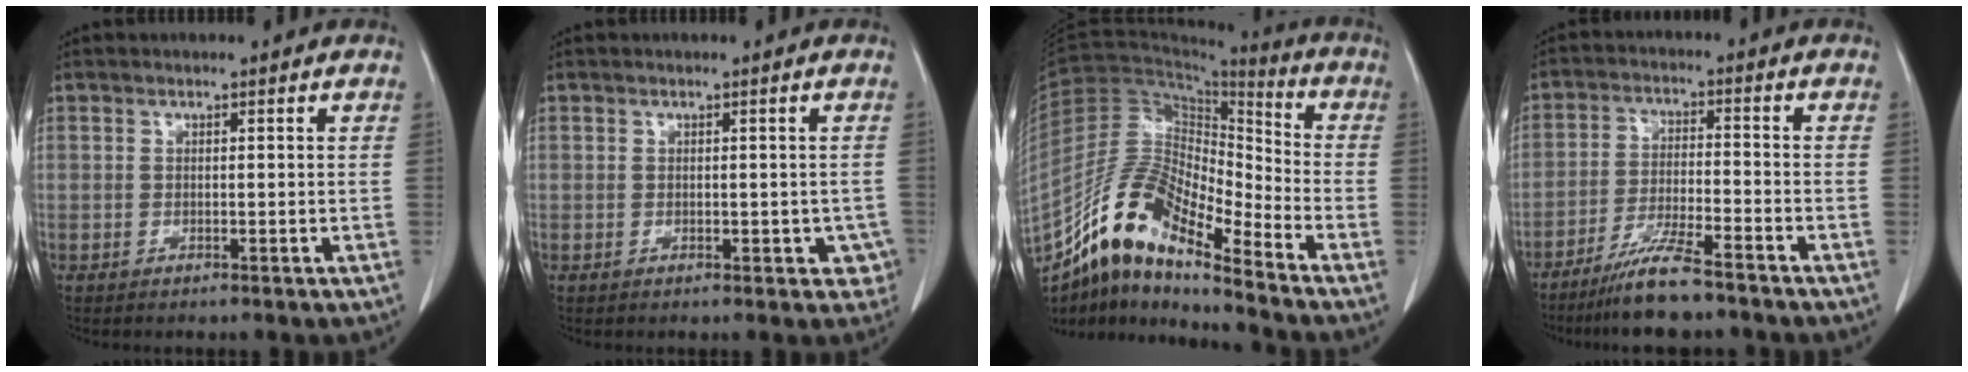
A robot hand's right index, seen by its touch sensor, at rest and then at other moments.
{"total": 3.5, "force": [-0.7, 2.2, 2.7], "torque": [-0.006, 0.007, -0.003]}
{"total": 14.2, "force": [-11.3, 2.9, 8.1], "torque": [-0.158, 0.030, -0.206]}
{"total": 8.2, "force": [-6.5, 0.3, 4.9], "torque": [-0.096, -0.025, -0.121]}